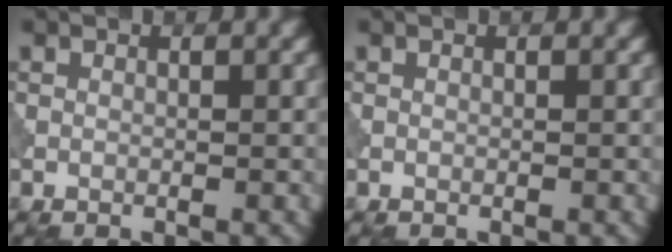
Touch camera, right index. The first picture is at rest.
{"total": 0.0}